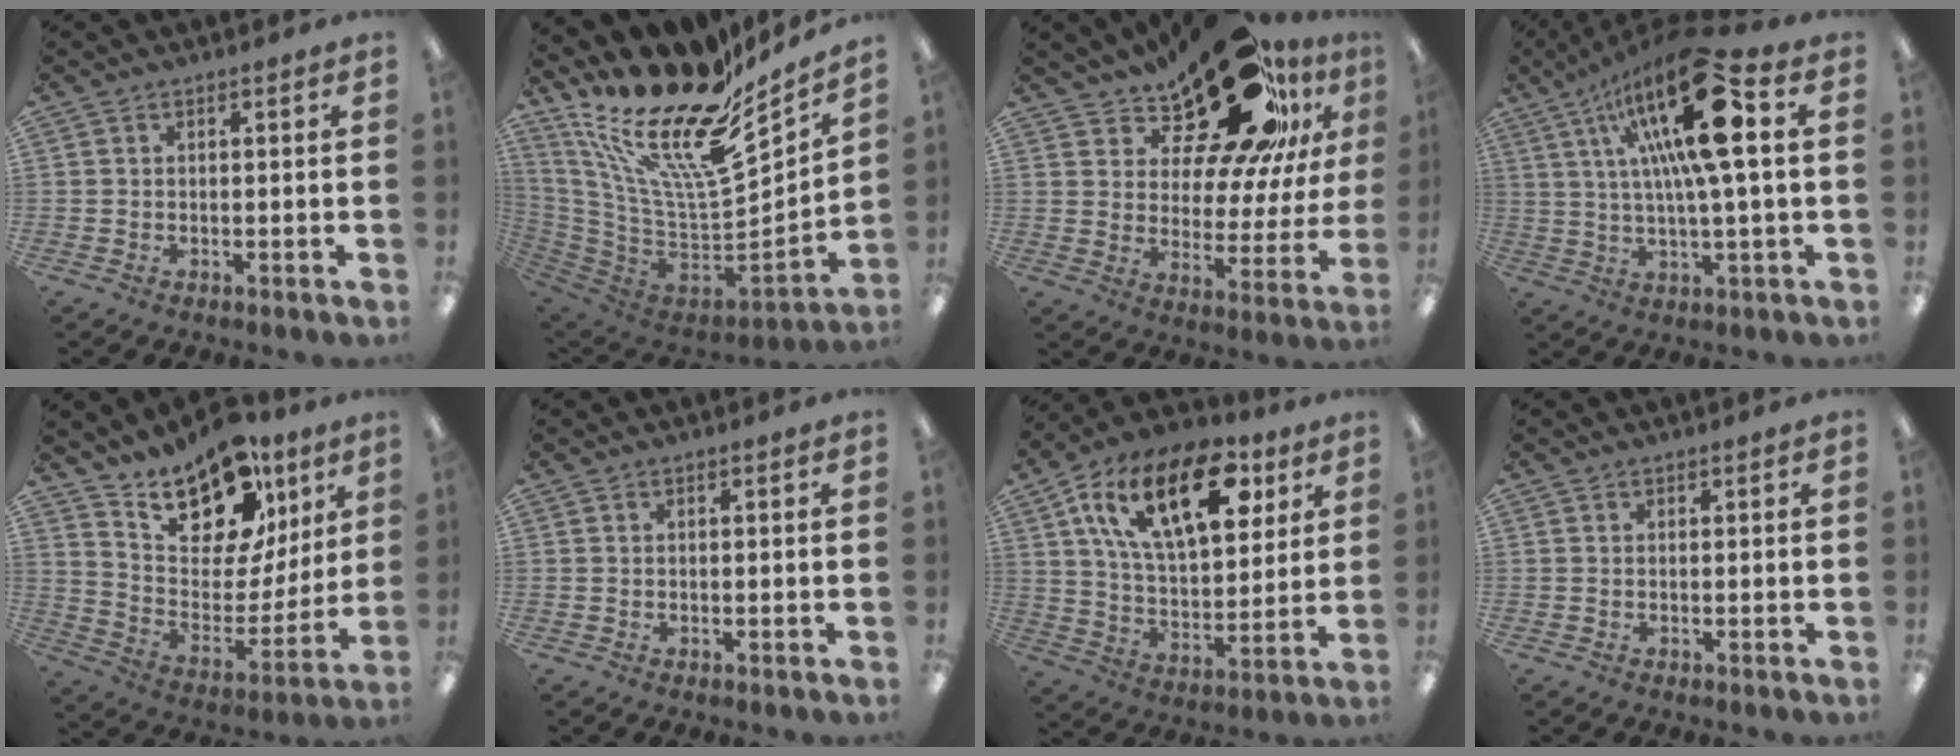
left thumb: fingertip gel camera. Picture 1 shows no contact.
{"total": 24.2, "force": [15.0, 9.2, 16.6], "torque": [-0.290, -0.130, 0.247]}
{"total": 22.6, "force": [16.1, 8.5, 13.4], "torque": [-0.204, -0.106, 0.269]}
{"total": 21.6, "force": [7.8, 5.4, 19.4], "torque": [-0.349, -0.030, 0.108]}
{"total": 19.0, "force": [14.4, 9.2, 8.3], "torque": [-0.135, -0.104, 0.258]}
{"total": 0.0}
{"total": 22.1, "force": [10.6, 11.1, 15.9], "torque": [-0.274, -0.026, 0.179]}
{"total": 0.0}